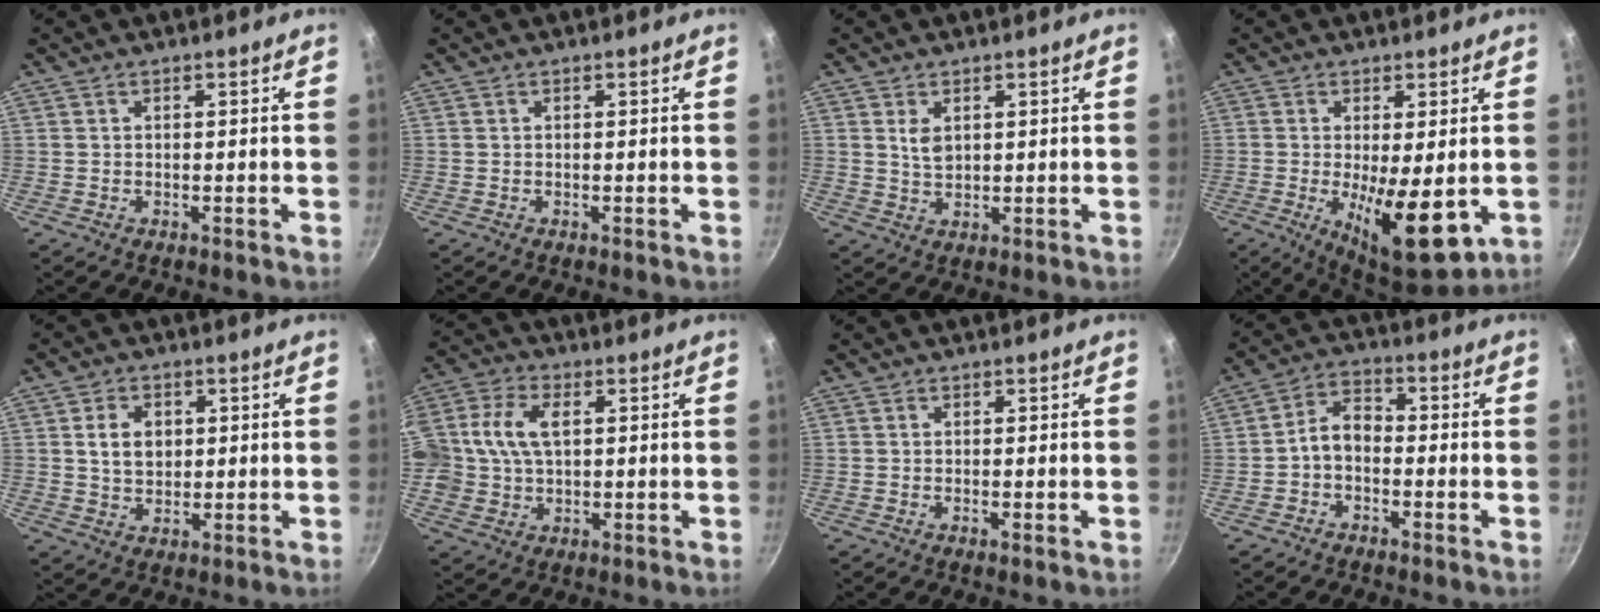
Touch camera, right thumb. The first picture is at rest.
{"total": 0.0}
{"total": 3.1, "force": [1.1, 1.9, 2.2], "torque": [-0.037, -0.011, 0.025]}
{"total": 12.2, "force": [-1.7, 4.0, 11.4], "torque": [-0.168, -0.014, -0.012]}
{"total": 6.1, "force": [1.1, 4.6, 3.9], "torque": [-0.051, -0.002, 0.023]}
{"total": 10.3, "force": [1.7, 7.1, 7.3], "torque": [-0.133, 0.010, 0.022]}
{"total": 0.8, "force": [-0.2, 0.1, 0.7], "torque": [-0.015, -0.002, -0.005]}
{"total": 5.5, "force": [-1.6, 3.7, 3.7], "torque": [-0.056, 0.034, -0.039]}